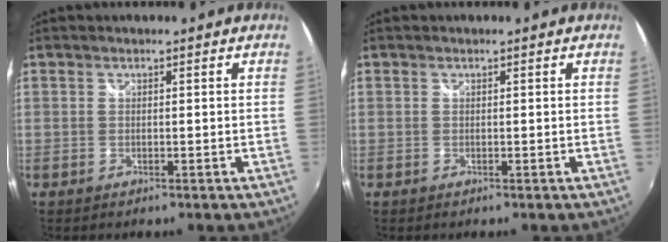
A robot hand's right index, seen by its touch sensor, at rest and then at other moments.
{"total": 0.0}